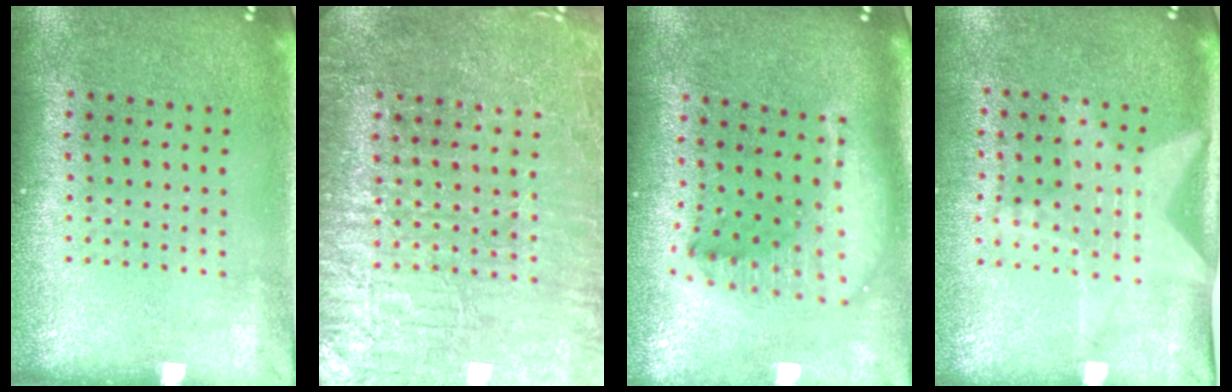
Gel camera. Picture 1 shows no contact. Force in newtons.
{"total": 5.4, "press": 5.4, "slide": 0.8}
{"total": 2.1, "press": 1.7, "slide": 1.3}
{"total": 1.9, "press": 1.5, "slide": 1.1}